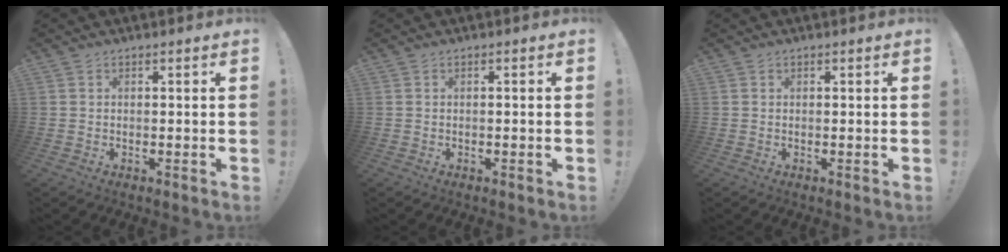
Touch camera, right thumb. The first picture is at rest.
{"total": 0.8, "force": [-0.6, -0.3, 0.3], "torque": [-0.014, 0.002, -0.010]}
{"total": 0.0}